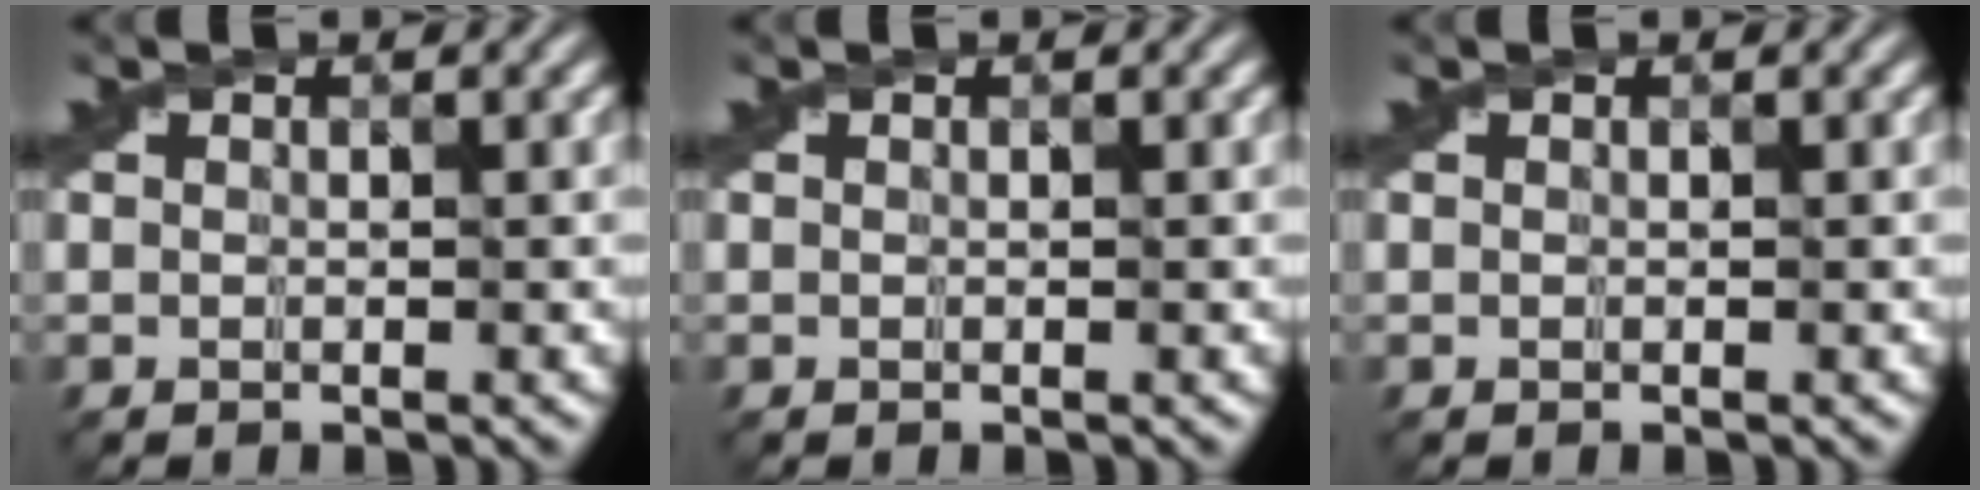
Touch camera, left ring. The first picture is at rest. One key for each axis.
{"total": 0.0}
{"total": 0.0}